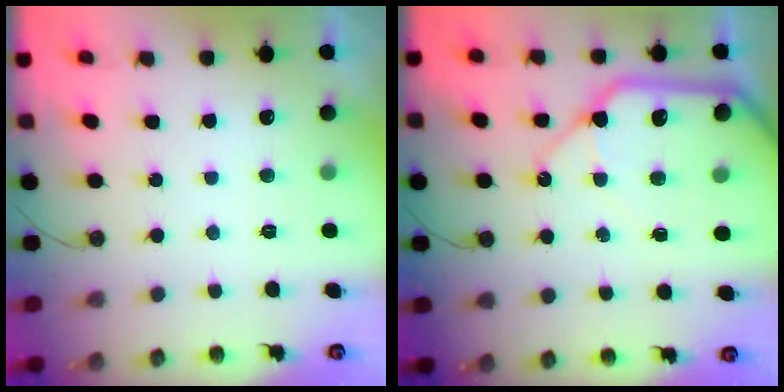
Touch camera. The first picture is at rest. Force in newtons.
{"total": 16.7, "press": 16.5, "slide": 2.8}